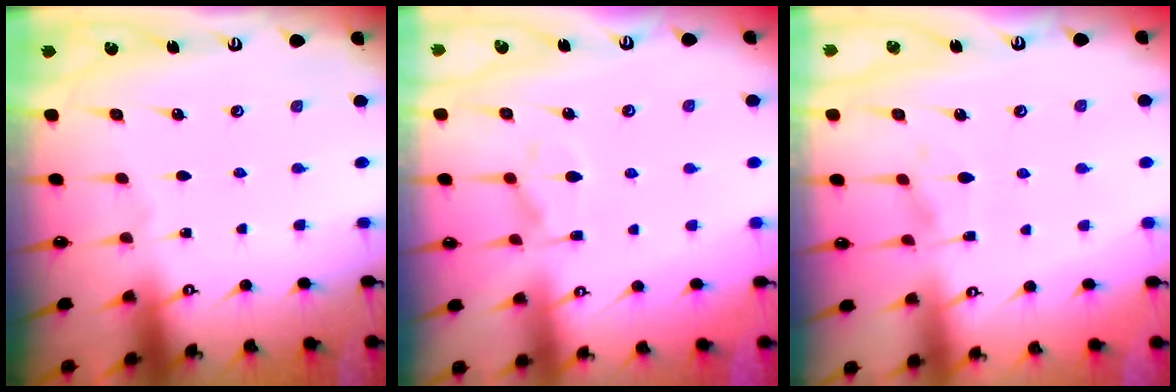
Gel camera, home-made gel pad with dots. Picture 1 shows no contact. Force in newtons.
{"total": 1.7, "press": 1.1, "slide": 1.3}
{"total": 1.8, "press": 1.5, "slide": 1.0}